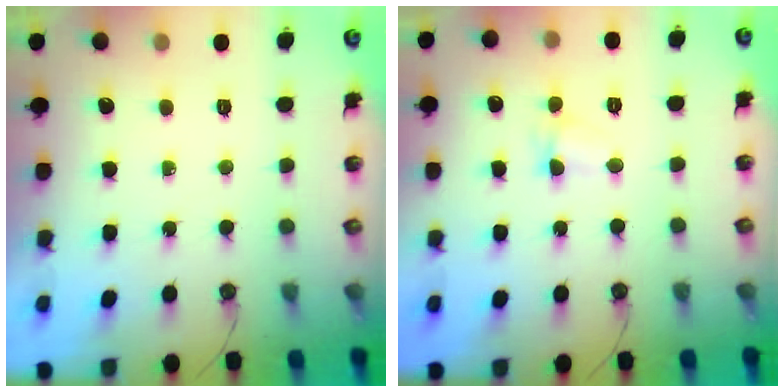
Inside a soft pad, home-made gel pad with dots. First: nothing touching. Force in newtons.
{"total": 3.1, "press": 3.0, "slide": 0.6}